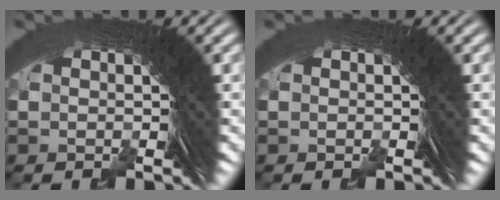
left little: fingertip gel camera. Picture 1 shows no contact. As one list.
[{"total": 0.0}]